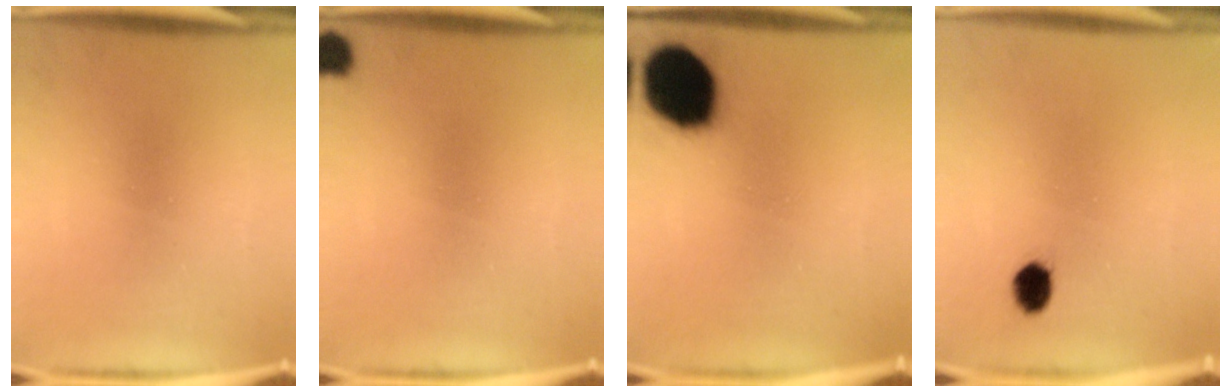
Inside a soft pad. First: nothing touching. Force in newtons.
{"total": 2.5}
{"total": 19.0}
{"total": 3.7}